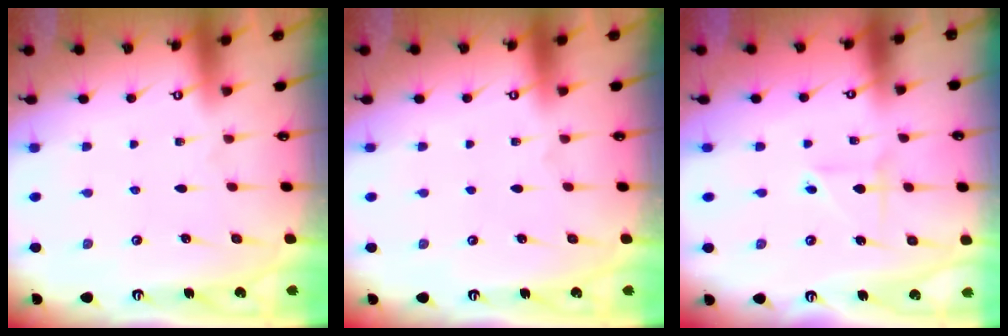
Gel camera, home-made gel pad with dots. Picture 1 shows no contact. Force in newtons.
{"total": 0.0}
{"total": 2.4, "press": 2.2, "slide": 1.0}